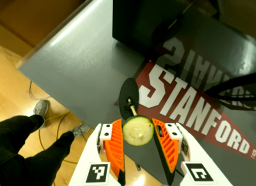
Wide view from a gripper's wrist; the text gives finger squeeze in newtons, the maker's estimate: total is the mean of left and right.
{"total": 7.8, "left": 7.6, "right": 8.0}